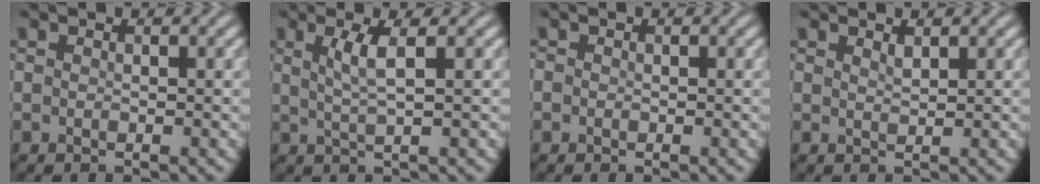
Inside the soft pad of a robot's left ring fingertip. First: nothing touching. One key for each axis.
{"total": 2.7, "fx": 0.9, "fy": 0.5, "fz": 2.5, "tx": -0.047, "ty": -0.001, "tz": 0.017}
{"total": 0.5, "fx": -0.2, "fy": 0.5, "fz": 0.1, "tx": 0.000, "ty": -0.002, "tz": -0.004}
{"total": 0.8, "fx": 0.7, "fy": 0.1, "fz": 0.4, "tx": -0.009, "ty": -0.001, "tz": 0.014}